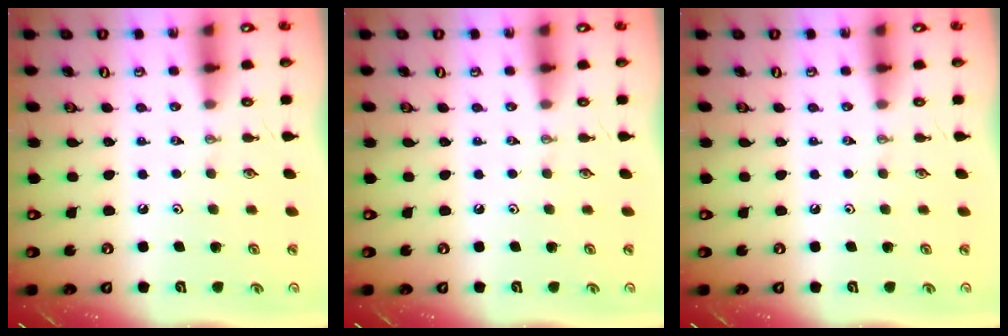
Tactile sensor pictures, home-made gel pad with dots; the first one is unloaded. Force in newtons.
{"total": 0.0}
{"total": 0.0}